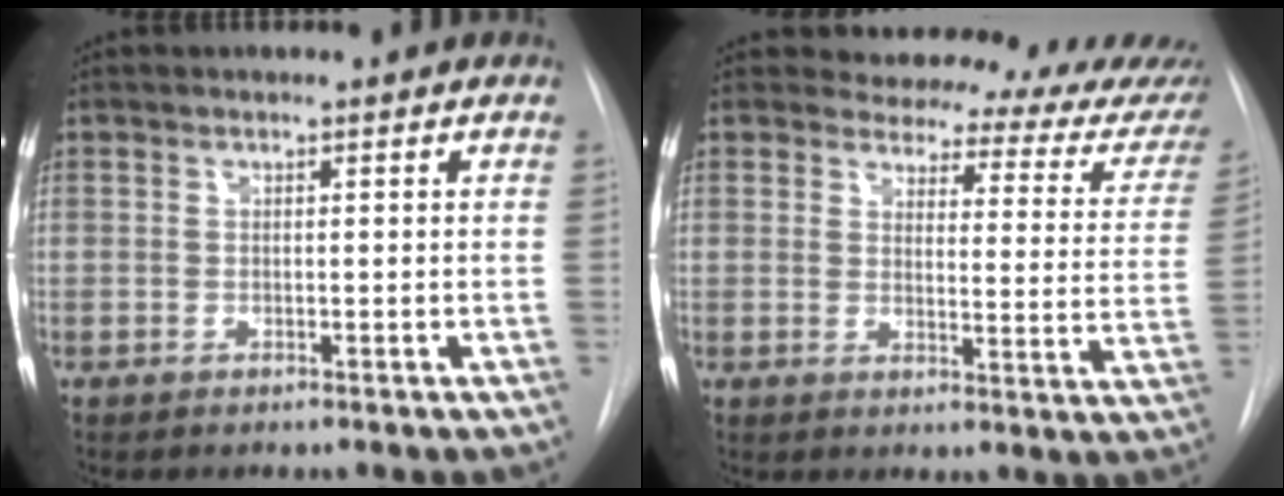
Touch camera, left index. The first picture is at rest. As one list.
[{"total": 17.8, "force": [16.8, 4.3, 4.0], "torque": [-0.017, -0.072, 0.163]}]